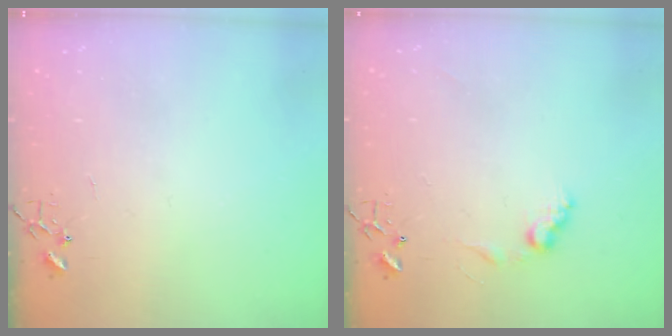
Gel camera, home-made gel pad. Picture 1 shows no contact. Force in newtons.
{"total": 7.9, "press": 7.9, "slide": 0.5}